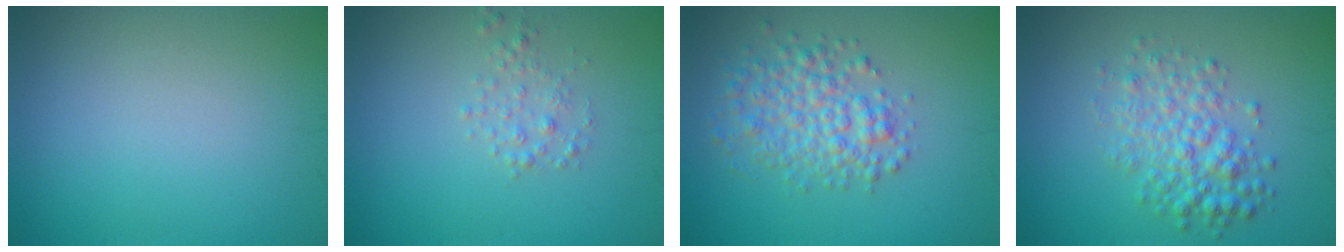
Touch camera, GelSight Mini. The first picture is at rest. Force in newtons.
{"total": 1.4, "press": 1.4, "slide": 0.0}
{"total": 4.4, "press": 4.4, "slide": 0.1}
{"total": 4.0, "press": 4.0, "slide": 0.0}